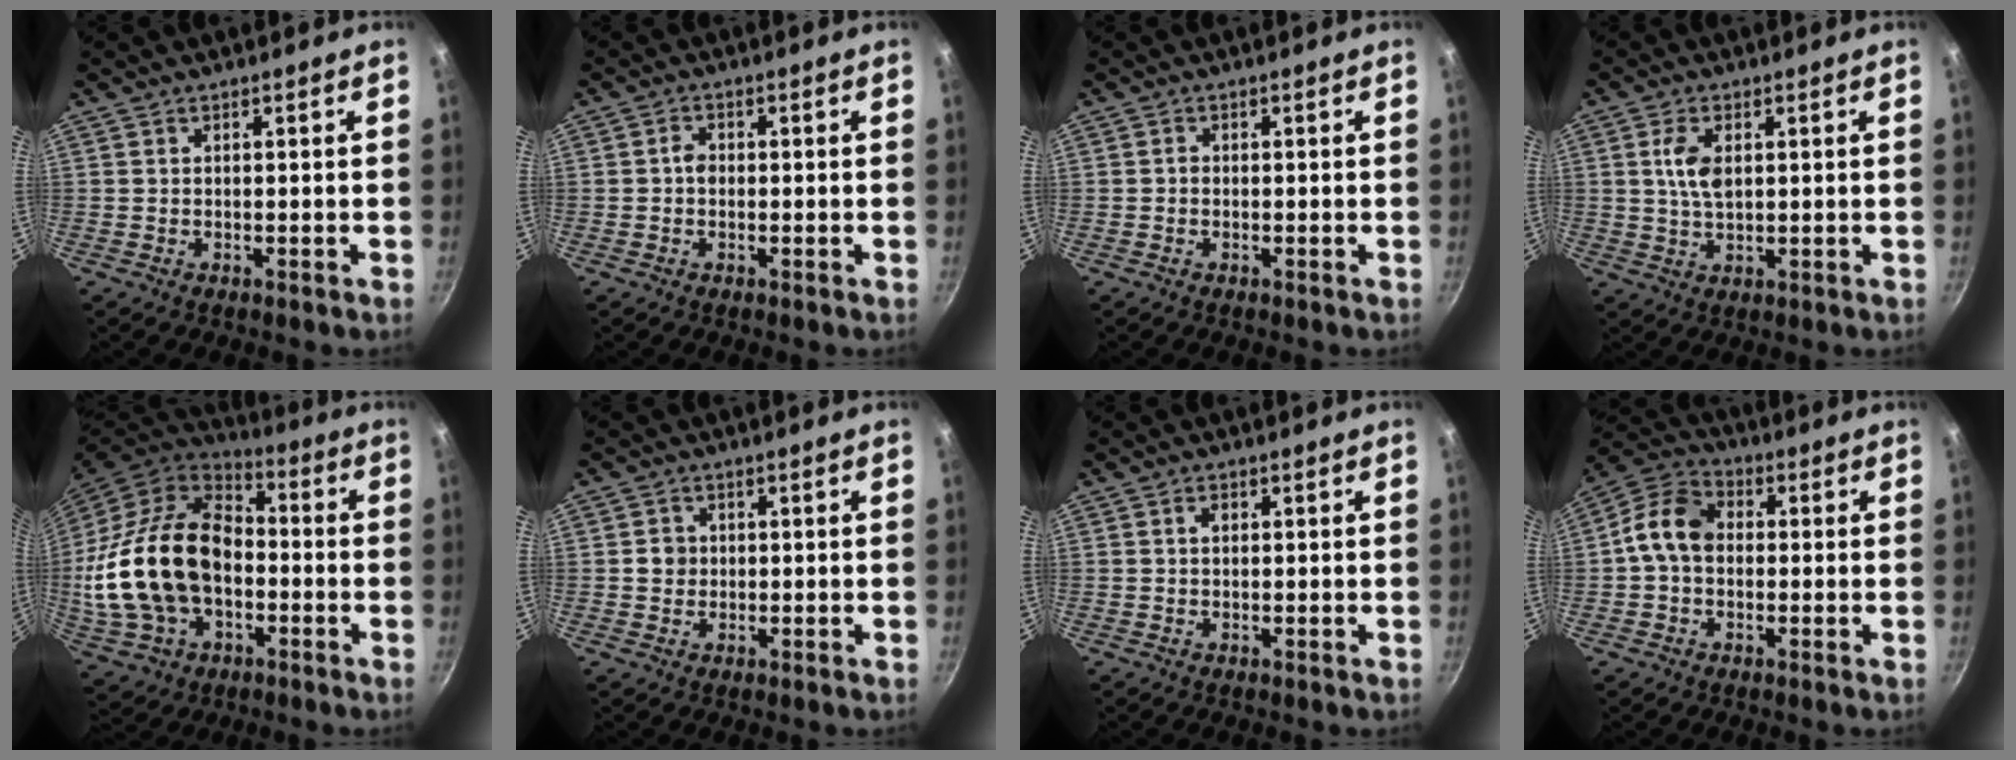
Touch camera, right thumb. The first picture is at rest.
{"total": 2.0, "force": [-0.1, 1.6, 1.2], "torque": [-0.016, 0.008, -0.005]}
{"total": 0.7, "force": [-0.2, 0.6, 0.3], "torque": [-0.003, 0.003, -0.005]}
{"total": 5.7, "force": [1.3, 3.1, 4.6], "torque": [-0.084, -0.002, 0.025]}
{"total": 25.9, "force": [-2.8, 17.2, 19.1], "torque": [-0.358, 0.039, -0.044]}
{"total": 2.7, "force": [0.1, 2.6, 0.9], "torque": [0.000, 0.007, -0.001]}
{"total": 1.6, "force": [0.4, 1.2, 1.0], "torque": [-0.013, 0.004, 0.004]}
{"total": 9.7, "force": [0.3, 7.4, 6.3], "torque": [-0.092, 0.026, -0.017]}